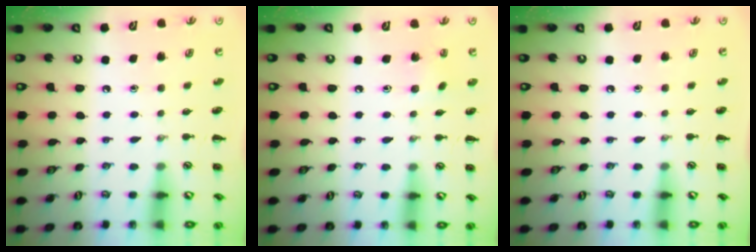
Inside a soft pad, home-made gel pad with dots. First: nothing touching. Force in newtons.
{"total": 2.6, "press": 2.5, "slide": 0.7}
{"total": 0.0}